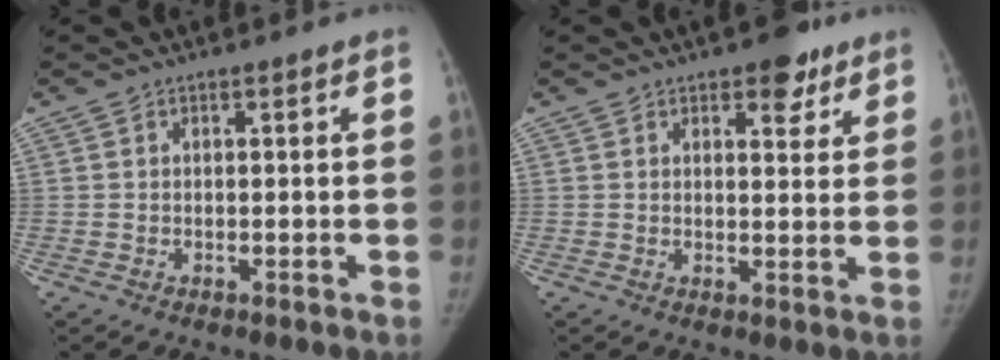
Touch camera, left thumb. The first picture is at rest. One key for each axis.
{"total": 6.0, "fx": 3.8, "fy": 2.9, "fz": 3.6, "tx": -0.018, "ty": -0.016, "tz": 0.047}